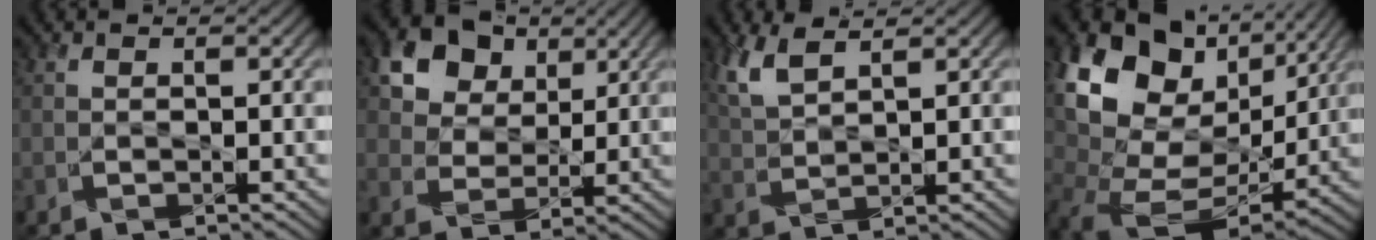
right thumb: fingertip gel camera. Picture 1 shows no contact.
{"total": 11.9, "force": [6.1, 8.5, 5.7], "torque": [-0.155, 0.011, 0.123]}
{"total": 4.9, "force": [3.1, 1.6, 3.5], "torque": [-0.096, 0.006, 0.067]}
{"total": 19.1, "force": [5.4, 14.0, 11.8], "torque": [-0.262, 0.009, 0.122]}